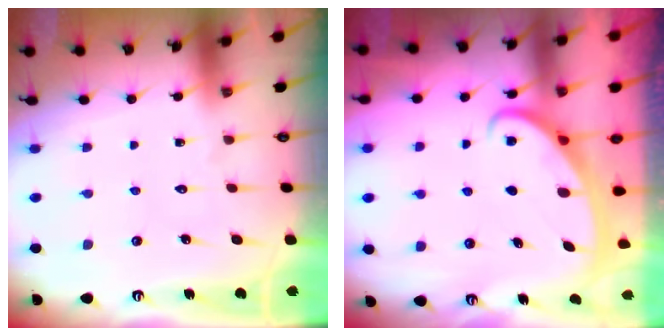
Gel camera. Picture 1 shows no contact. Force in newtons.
{"total": 2.7, "press": 2.7, "slide": 0.4}